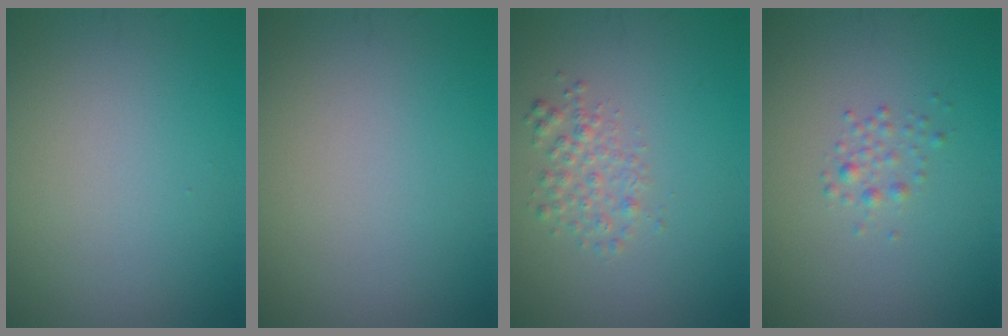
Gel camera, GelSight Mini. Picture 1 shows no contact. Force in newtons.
{"total": 0.0}
{"total": 2.0, "press": 2.0, "slide": 0.1}
{"total": 1.2, "press": 1.2, "slide": 0.0}